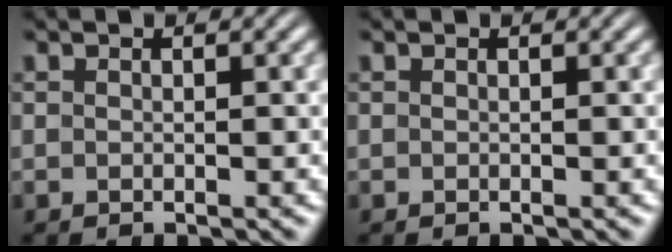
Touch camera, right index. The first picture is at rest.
{"total": 0.0}